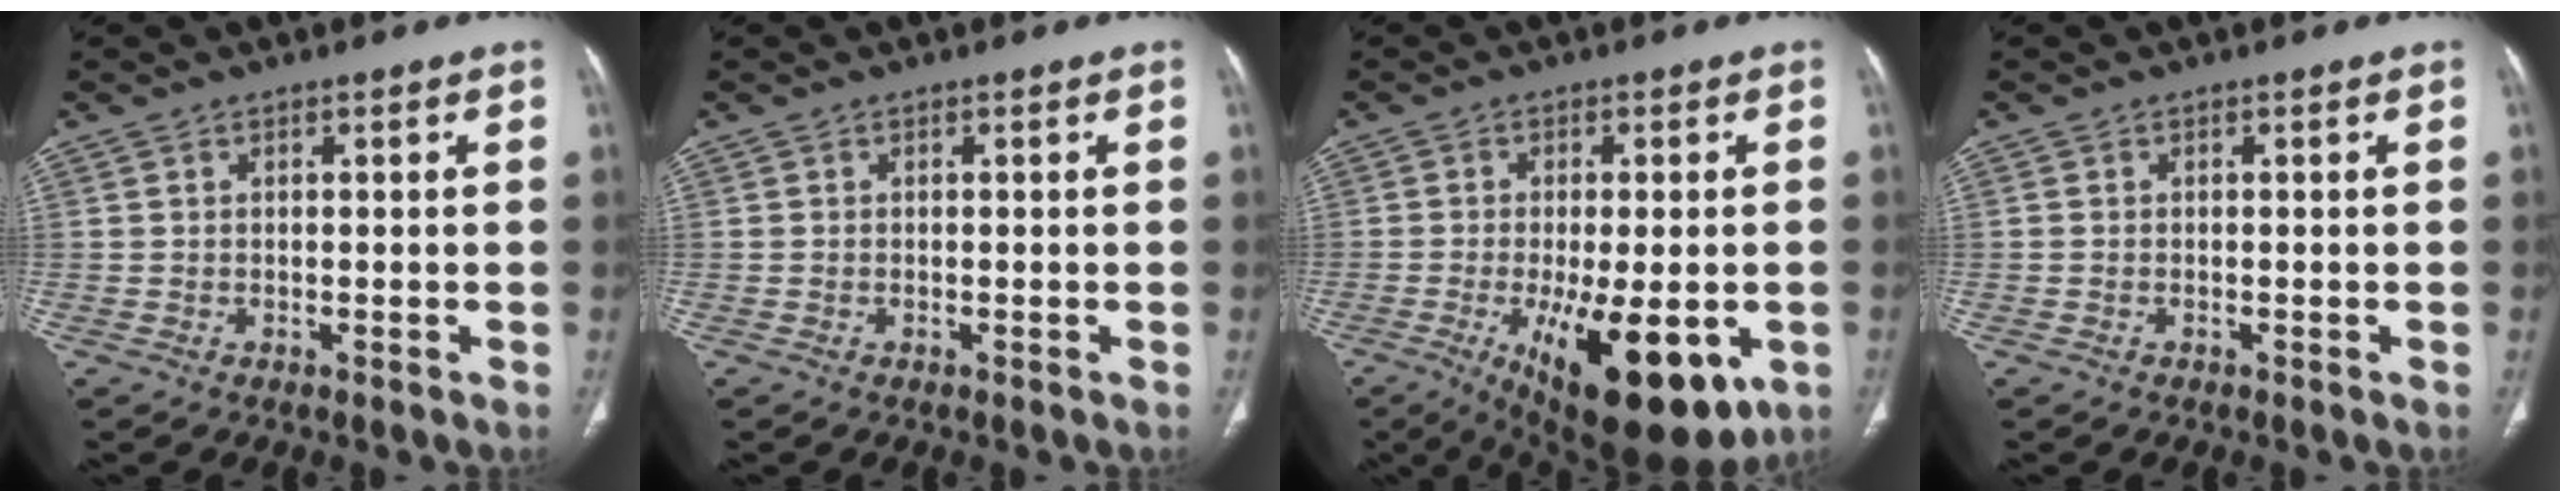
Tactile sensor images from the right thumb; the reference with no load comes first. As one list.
[{"total": 0.0}, {"total": 18.6, "force": [-6.6, 7.3, 15.7], "torque": [-0.209, -0.018, -0.080]}, {"total": 0.0}]